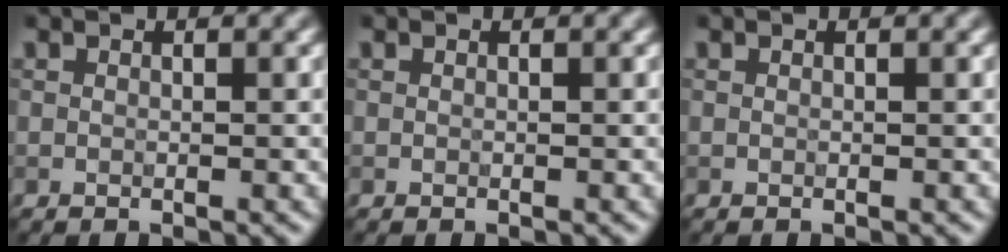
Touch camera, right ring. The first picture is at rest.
{"total": 0.0}
{"total": 0.0}